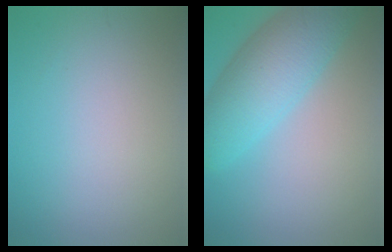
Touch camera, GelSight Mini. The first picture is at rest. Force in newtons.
{"total": 7.8, "press": 7.8, "slide": 0.2}